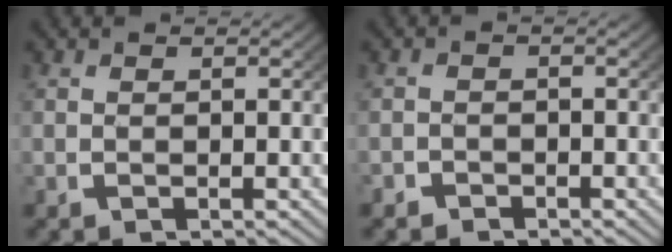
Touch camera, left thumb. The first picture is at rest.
{"total": 1.7, "force": [-1.4, 1.0, -0.1], "torque": [0.008, -0.010, -0.024]}